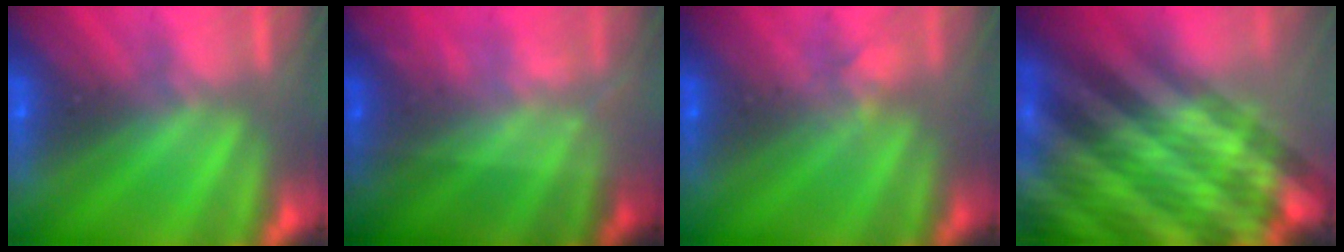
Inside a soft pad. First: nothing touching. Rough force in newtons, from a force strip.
{"total": 1.7}
{"total": 1.8}
{"total": 9.1}